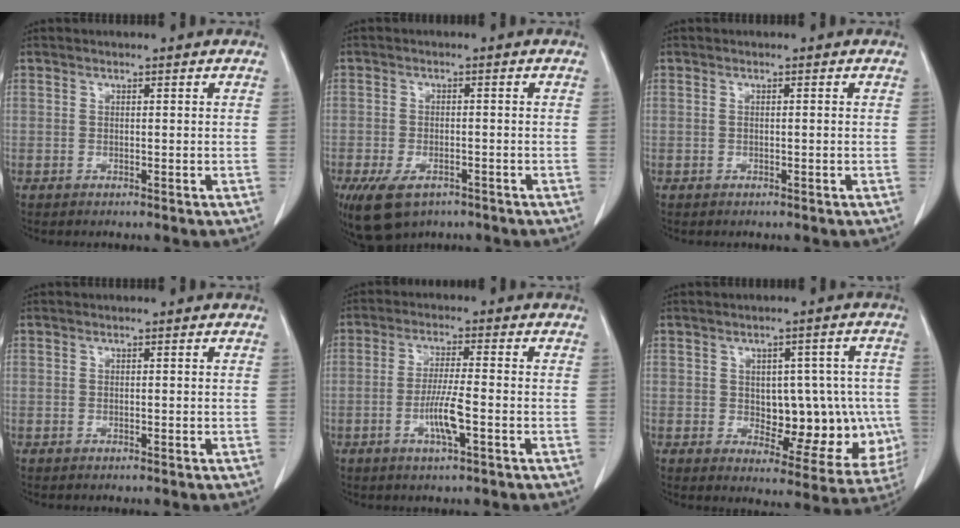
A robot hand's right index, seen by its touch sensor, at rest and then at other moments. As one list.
[{"total": 10.4, "force": [-6.0, 6.0, 6.0], "torque": [-0.131, -0.005, -0.089]}, {"total": 1.0, "force": [0.0, 0.5, 0.9], "torque": [-0.031, 0.006, 0.002]}, {"total": 0.0}, {"total": 6.5, "force": [-2.1, 0.8, 6.1], "torque": [-0.120, -0.002, -0.037]}, {"total": 17.5, "force": [-1.3, 10.1, 14.2], "torque": [-0.199, 0.026, 0.012]}]